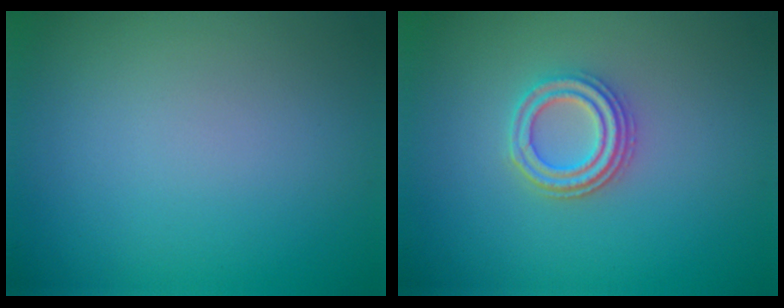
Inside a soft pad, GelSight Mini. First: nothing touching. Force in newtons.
{"total": 2.9, "press": 2.7, "slide": 1.2}